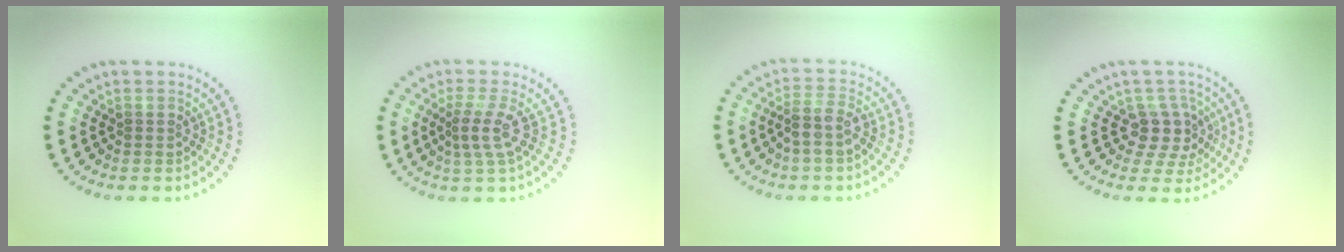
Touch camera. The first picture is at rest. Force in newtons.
{"total": 2.5, "press": 1.8, "slide": 1.7}
{"total": 2.5, "press": 2.1, "slide": 1.3}
{"total": 3.2, "press": 2.5, "slide": 2.0}